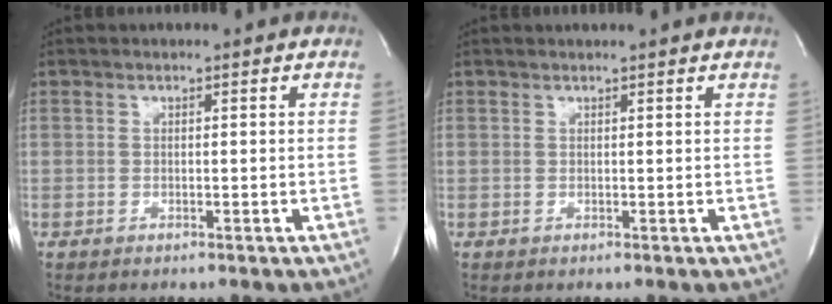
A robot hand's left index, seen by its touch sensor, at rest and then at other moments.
{"total": 1.2, "force": [1.1, -0.3, 0.4], "torque": [-0.012, 0.007, 0.020]}